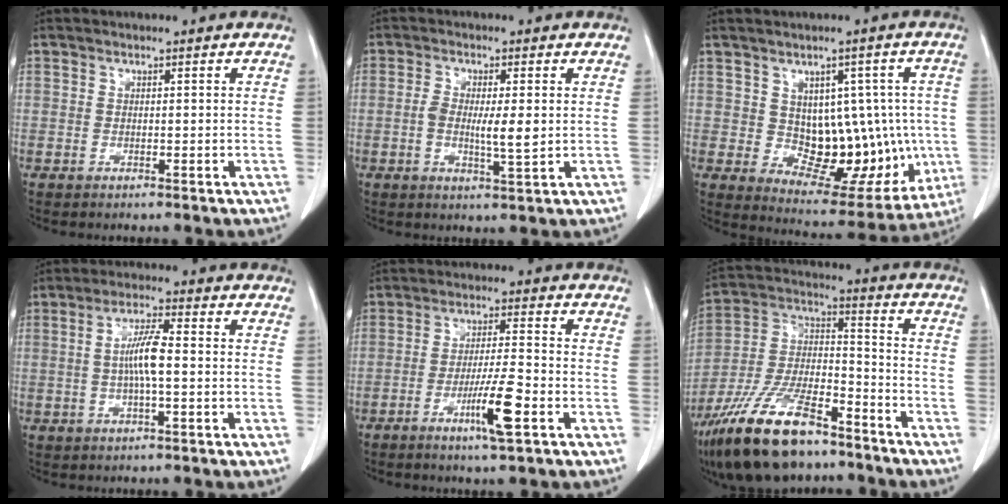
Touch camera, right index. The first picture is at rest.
{"total": 5.4, "force": [-0.2, 1.1, 5.3], "torque": [-0.095, -0.007, -0.003]}
{"total": 14.3, "force": [-0.4, 8.3, 11.6], "torque": [-0.129, 0.019, 0.024]}
{"total": 6.0, "force": [-0.1, 0.6, 5.9], "torque": [-0.115, 0.004, -0.005]}
{"total": 7.4, "force": [-3.3, -0.1, 6.6], "torque": [-0.119, -0.010, -0.059]}
{"total": 18.3, "force": [-13.1, 5.5, 11.6], "torque": [-0.253, -0.010, -0.241]}